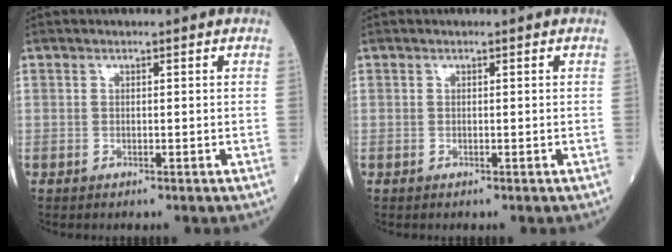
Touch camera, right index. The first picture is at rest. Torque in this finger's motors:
{"motor_torque": [0.01, 0.01, 0.00, -0.01]}